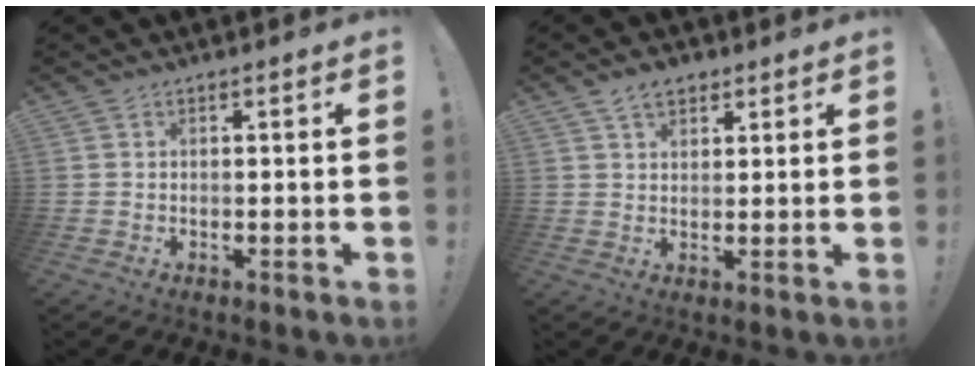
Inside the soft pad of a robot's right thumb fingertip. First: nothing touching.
{"total": 5.4, "force": [3.5, 3.2, 2.6], "torque": [-0.039, -0.013, 0.063]}